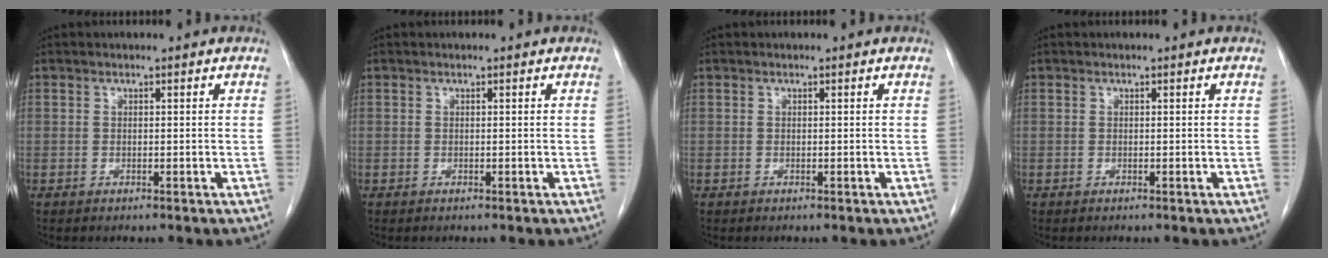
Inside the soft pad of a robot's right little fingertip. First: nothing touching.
{"total": 0.0}
{"total": 0.0}
{"total": 0.0}